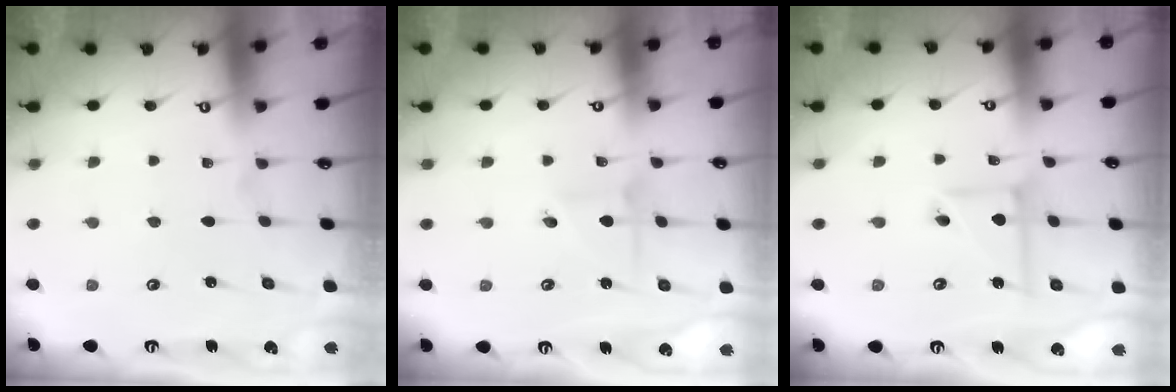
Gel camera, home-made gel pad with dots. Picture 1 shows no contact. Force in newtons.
{"total": 2.3, "press": 2.3, "slide": 0.2}
{"total": 7.8, "press": 7.8, "slide": 0.5}